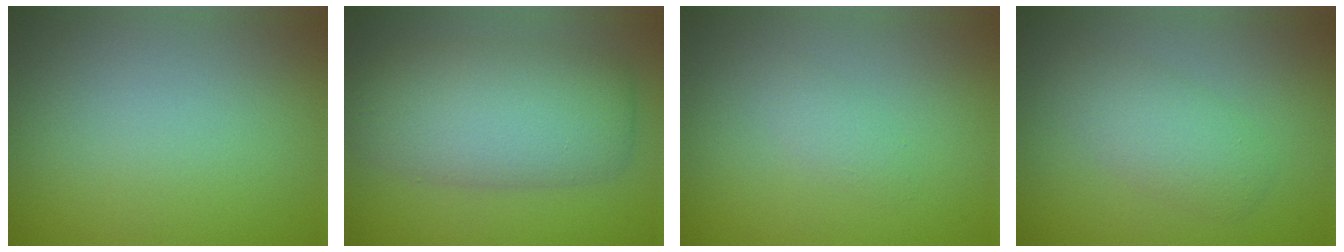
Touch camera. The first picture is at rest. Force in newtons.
{"total": 8.0, "press": 8.0, "slide": 0.2}
{"total": 1.1, "press": 1.1, "slide": 0.0}
{"total": 2.9, "press": 2.9, "slide": 0.0}